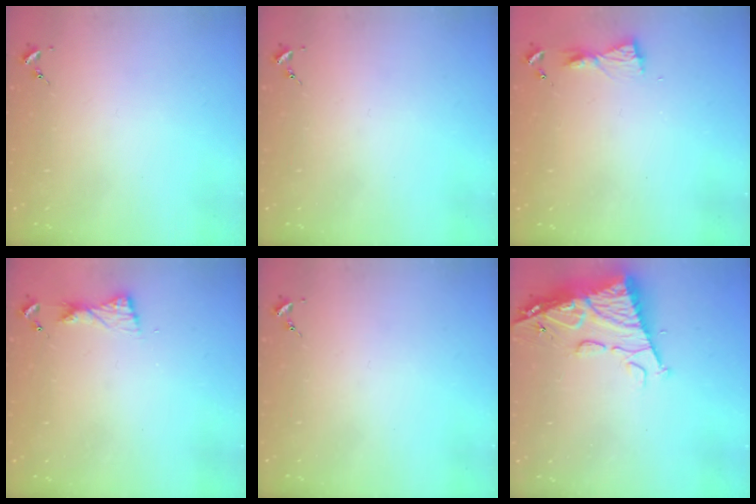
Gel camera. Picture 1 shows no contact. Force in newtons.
{"total": 0.0}
{"total": 4.8, "press": 4.8, "slide": 0.5}
{"total": 6.0, "press": 5.9, "slide": 0.8}
{"total": 0.0}
{"total": 14.2, "press": 14.1, "slide": 1.5}